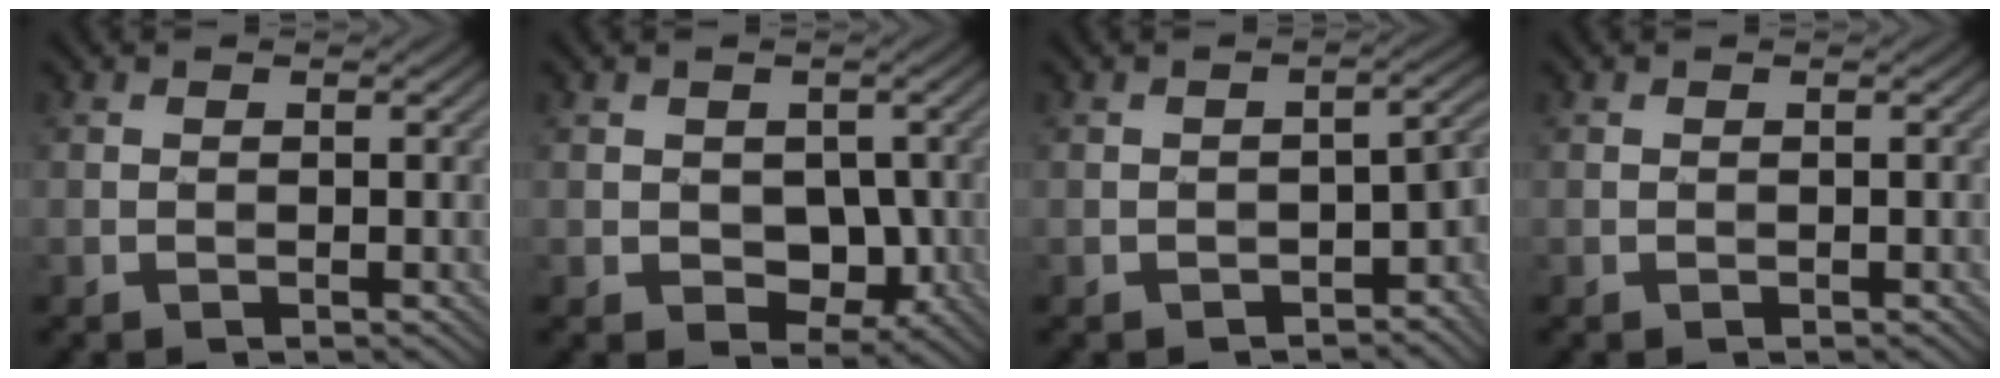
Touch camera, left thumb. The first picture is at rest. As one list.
[{"total": 4.6, "force": [-0.6, 3.5, 2.9], "torque": [-0.055, -0.013, -0.010]}, {"total": 5.5, "force": [-2.8, 2.9, 3.8], "torque": [-0.044, -0.010, -0.040]}, {"total": 0.0}]